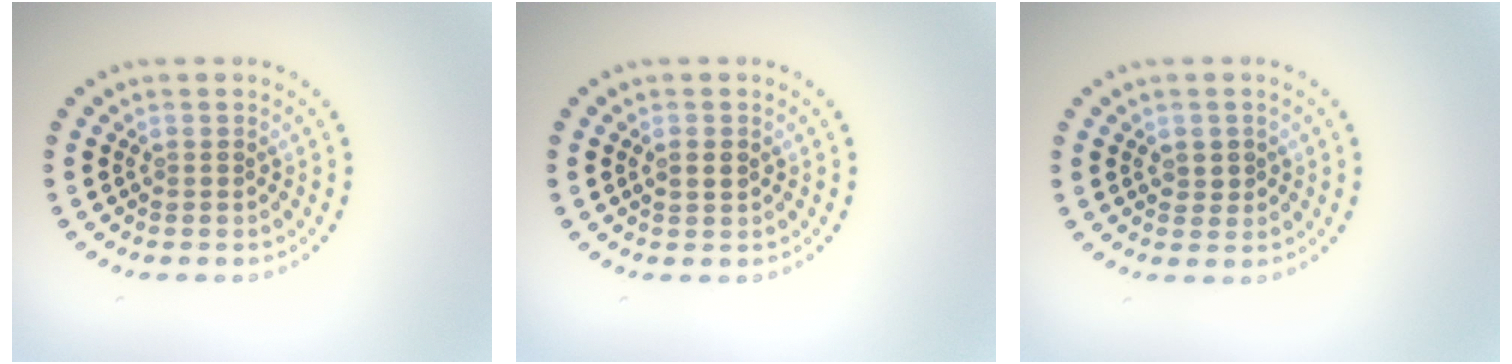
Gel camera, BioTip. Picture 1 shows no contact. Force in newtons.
{"total": 1.7, "press": 1.7, "slide": 0.1}
{"total": 0.8, "press": 0.8, "slide": 0.2}